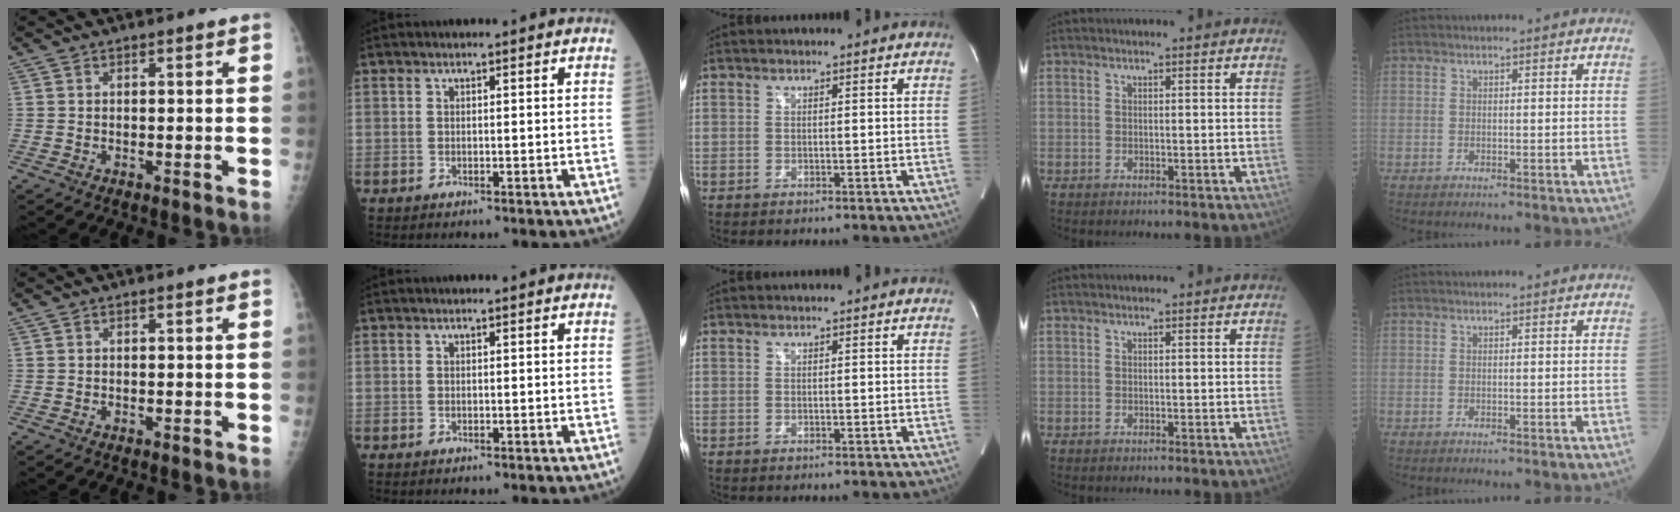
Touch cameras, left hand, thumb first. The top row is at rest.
{}